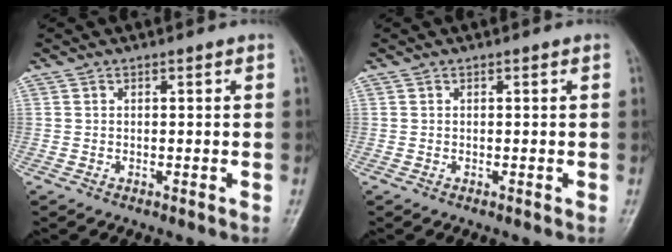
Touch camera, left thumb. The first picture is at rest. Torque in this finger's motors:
{"motor_torque": [0.00, 0.00, 0.00, 0.00, 0.00]}